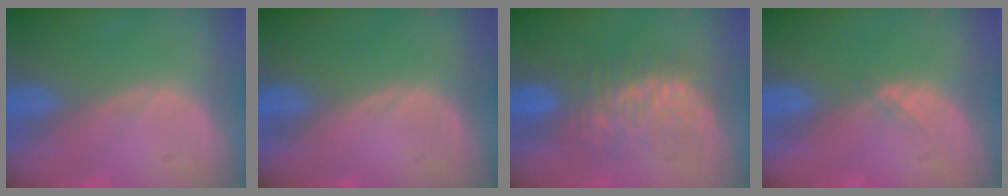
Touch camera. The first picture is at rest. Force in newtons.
{"total": 0.0}
{"total": 7.8, "press": 7.8, "slide": 0.4}
{"total": 1.1, "press": 0.8, "slide": 0.7}